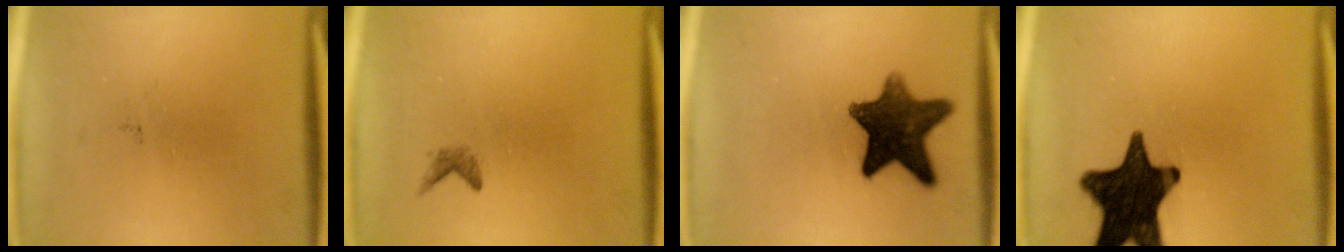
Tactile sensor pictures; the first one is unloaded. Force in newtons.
{"total": 0.9}
{"total": 12.2}
{"total": 17.9}